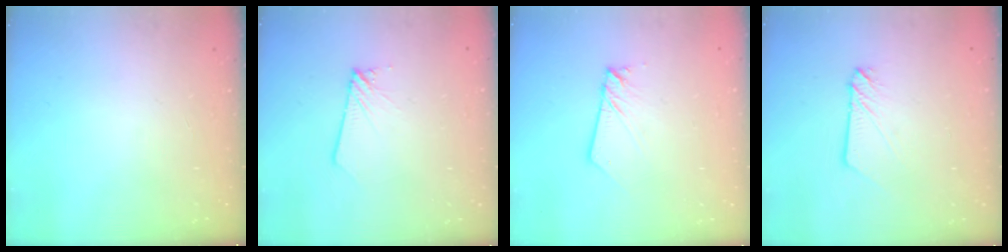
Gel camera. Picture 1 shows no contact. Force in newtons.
{"total": 1.6, "press": 1.6, "slide": 0.1}
{"total": 2.7, "press": 2.7, "slide": 0.2}
{"total": 3.3, "press": 3.3, "slide": 0.3}